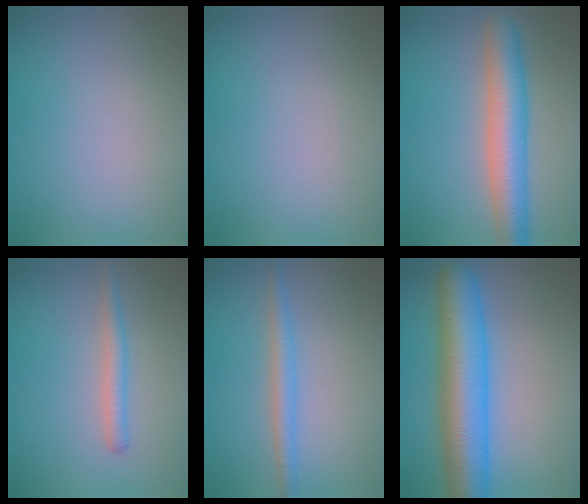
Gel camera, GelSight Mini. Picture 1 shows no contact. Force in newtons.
{"total": 0.0}
{"total": 5.9, "press": 5.9, "slide": 0.1}
{"total": 1.9, "press": 1.8, "slide": 0.2}
{"total": 2.2, "press": 2.2, "slide": 0.1}
{"total": 9.4, "press": 9.4, "slide": 0.2}